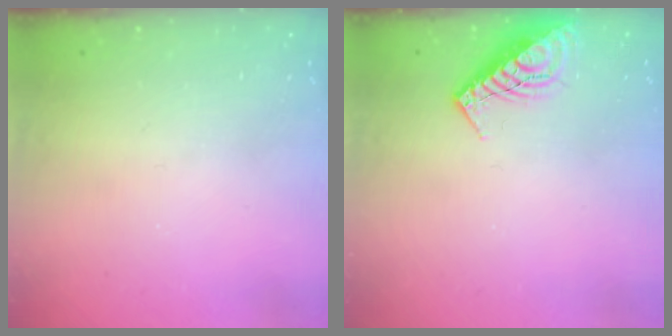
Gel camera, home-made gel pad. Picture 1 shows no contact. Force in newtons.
{"total": 12.3, "press": 12.2, "slide": 1.2}